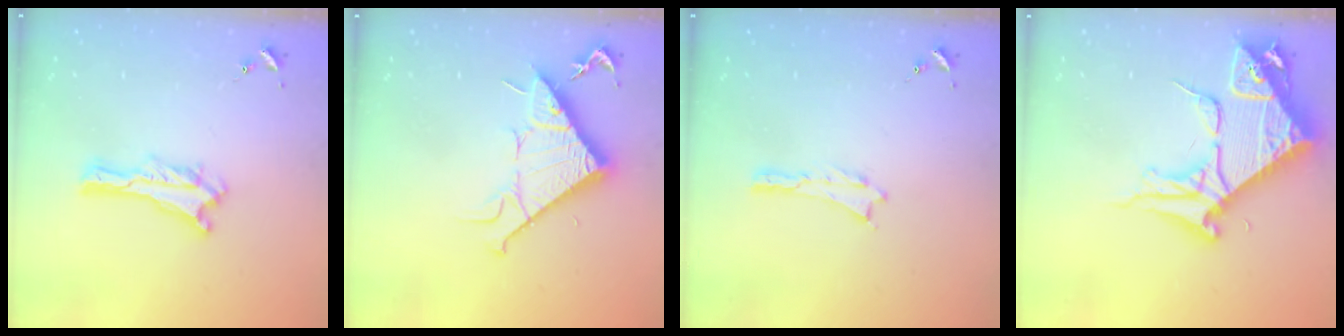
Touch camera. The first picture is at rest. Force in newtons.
{"total": 10.7, "press": 10.7, "slide": 0.1}
{"total": 0.0}
{"total": 10.4, "press": 10.3, "slide": 1.2}